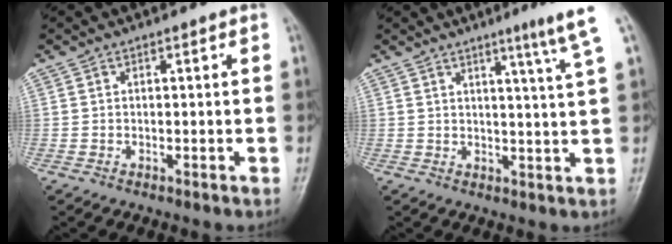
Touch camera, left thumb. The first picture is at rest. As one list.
[{"total": 6.7, "force": [4.3, -0.9, 5.0], "torque": [-0.069, -0.029, 0.054]}]